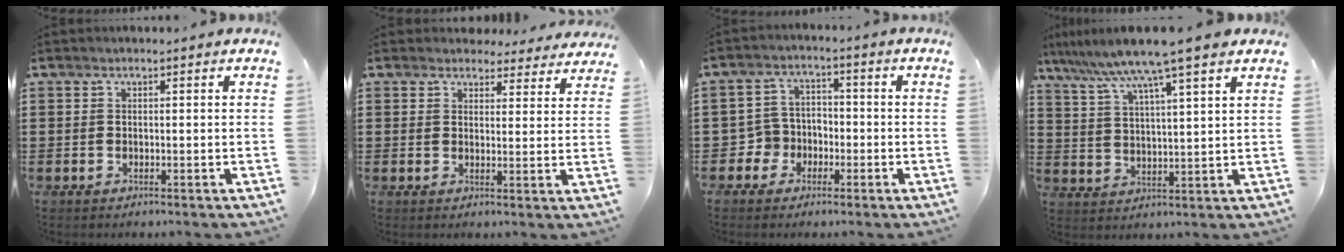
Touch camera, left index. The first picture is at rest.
{"total": 3.8, "force": [3.6, 1.1, 0.5], "torque": [-0.015, -0.011, 0.066]}
{"total": 4.7, "force": [-2.2, 4.0, 1.0], "torque": [-0.046, 0.006, -0.050]}
{"total": 8.3, "force": [6.7, -0.8, 4.8], "torque": [-0.116, -0.032, 0.111]}